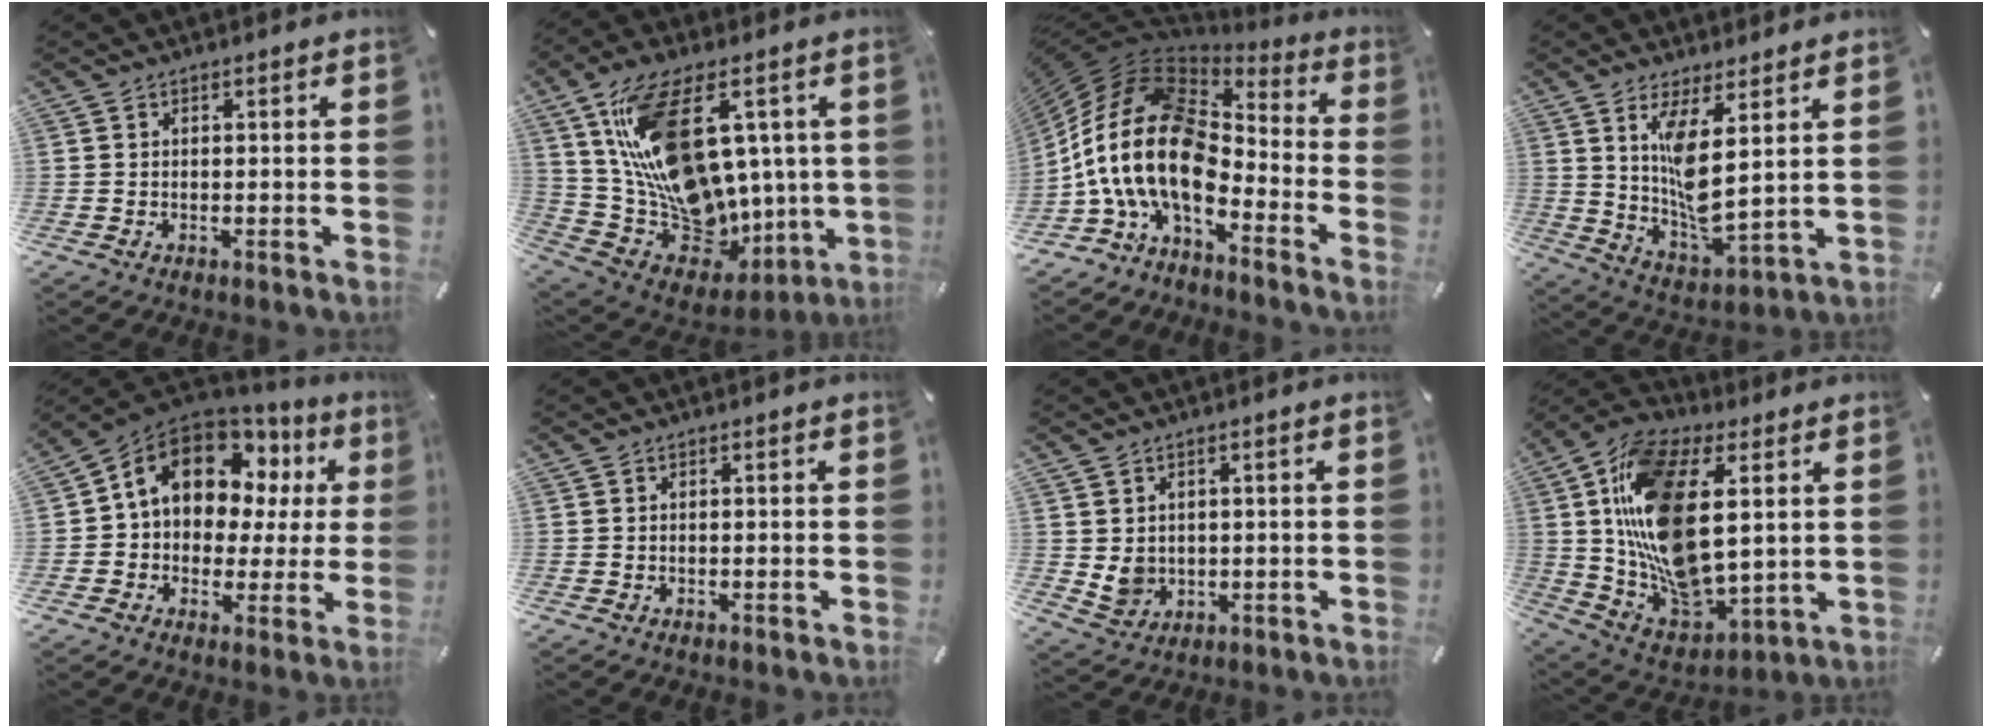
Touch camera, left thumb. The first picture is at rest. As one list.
[{"total": 22.7, "force": [8.6, 13.8, 15.8], "torque": [-0.299, -0.069, 0.159]}, {"total": 20.4, "force": [-5.1, 12.0, 15.7], "torque": [-0.354, 0.006, -0.094]}, {"total": 10.3, "force": [4.3, 3.0, 8.9], "torque": [-0.181, -0.036, 0.074]}, {"total": 14.4, "force": [6.7, 10.2, 7.7], "torque": [-0.149, -0.033, 0.126]}, {"total": 0.0}, {"total": 5.1, "force": [1.2, 4.8, 1.4], "torque": [-0.031, -0.005, 0.022]}, {"total": 22.2, "force": [5.4, 13.4, 16.9], "torque": [-0.363, -0.031, 0.099]}]